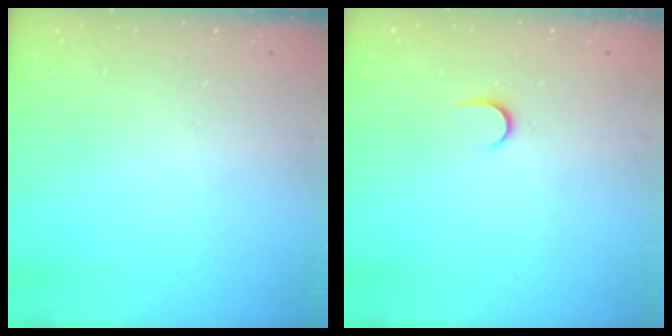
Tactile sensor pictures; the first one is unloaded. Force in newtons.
{"total": 4.9, "press": 4.9, "slide": 0.6}